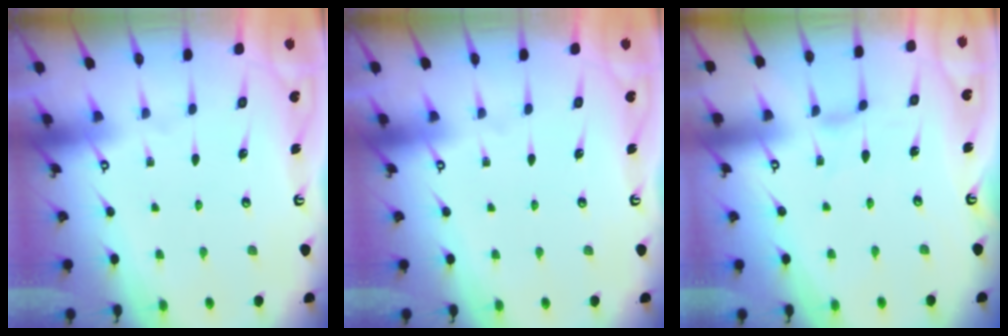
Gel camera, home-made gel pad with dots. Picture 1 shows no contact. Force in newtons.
{"total": 0.0}
{"total": 1.1, "press": 1.0, "slide": 0.2}